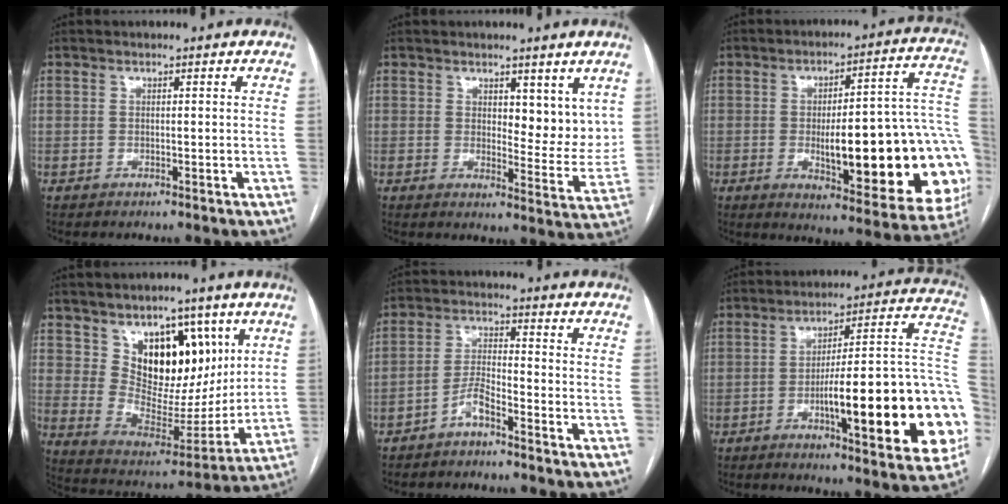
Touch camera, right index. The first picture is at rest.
{"total": 6.6, "force": [3.3, 3.3, 4.7], "torque": [-0.046, -0.013, 0.049]}
{"total": 26.7, "force": [-4.3, 6.1, 25.6], "torque": [-0.250, 0.018, -0.041]}
{"total": 14.7, "force": [6.4, 8.1, 10.5], "torque": [-0.158, 0.002, 0.127]}
{"total": 4.0, "force": [-3.1, 0.6, 2.5], "torque": [-0.052, 0.006, -0.063]}
{"total": 24.7, "force": [-6.0, 3.9, 23.7], "torque": [-0.247, 0.016, -0.078]}